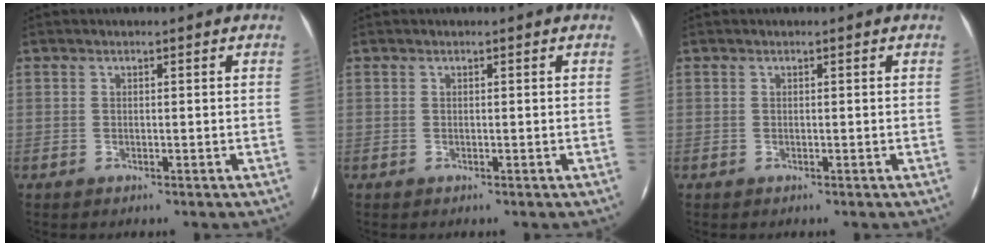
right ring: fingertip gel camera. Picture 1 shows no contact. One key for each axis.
{"total": 0.0}
{"total": 0.0}